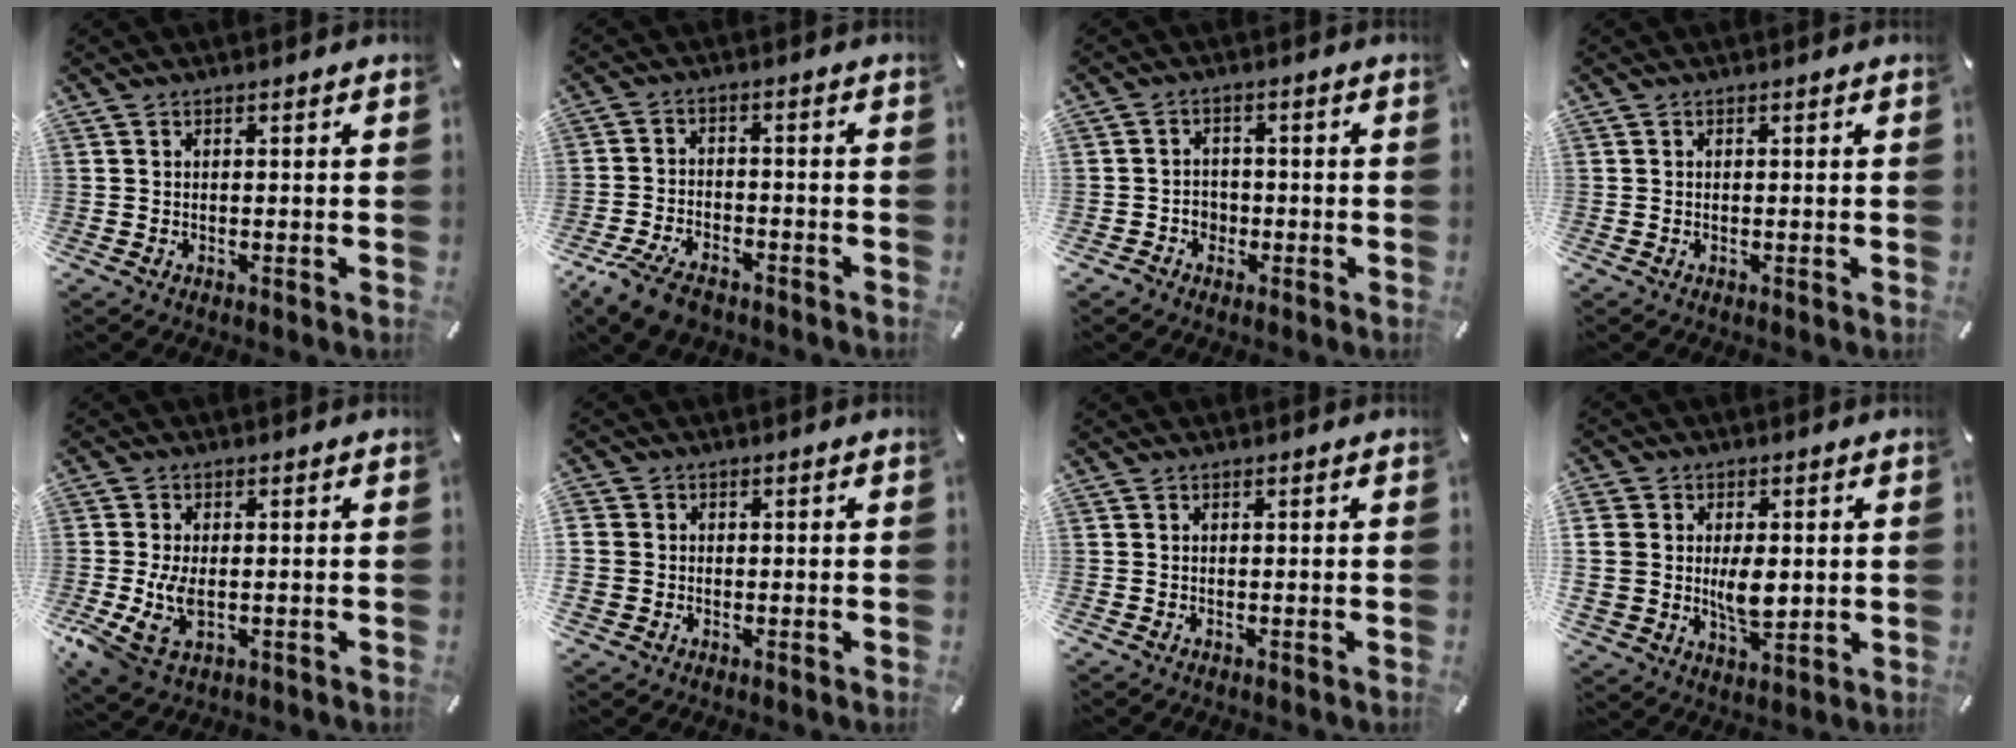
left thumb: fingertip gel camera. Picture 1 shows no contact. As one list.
[{"total": 7.1, "force": [-5.1, 3.4, 3.6], "torque": [-0.085, 0.016, -0.098]}, {"total": 3.9, "force": [-1.4, 3.7, 0.1], "torque": [-0.005, 0.011, -0.028]}, {"total": 0.0}, {"total": 7.5, "force": [-1.1, 4.6, 5.9], "torque": [-0.127, -0.008, -0.018]}, {"total": 4.1, "force": [-0.2, 4.1, 0.8], "torque": [-0.024, 0.006, -0.003]}, {"total": 0.0}, {"total": 10.5, "force": [1.0, 7.8, 7.0], "torque": [-0.131, -0.002, 0.015]}]